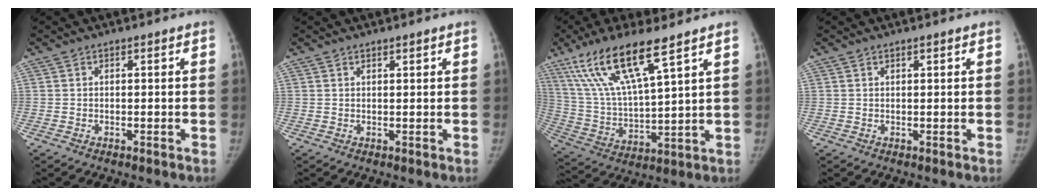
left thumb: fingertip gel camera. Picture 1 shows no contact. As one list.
[{"total": 0.8, "force": [0.7, 0.2, 0.5], "torque": [-0.006, -0.003, 0.012]}, {"total": 17.0, "force": [10.3, 3.4, 13.1], "torque": [-0.264, -0.036, 0.207]}, {"total": 0.6, "force": [0.4, 0.1, 0.3], "torque": [-0.006, -0.002, 0.008]}]